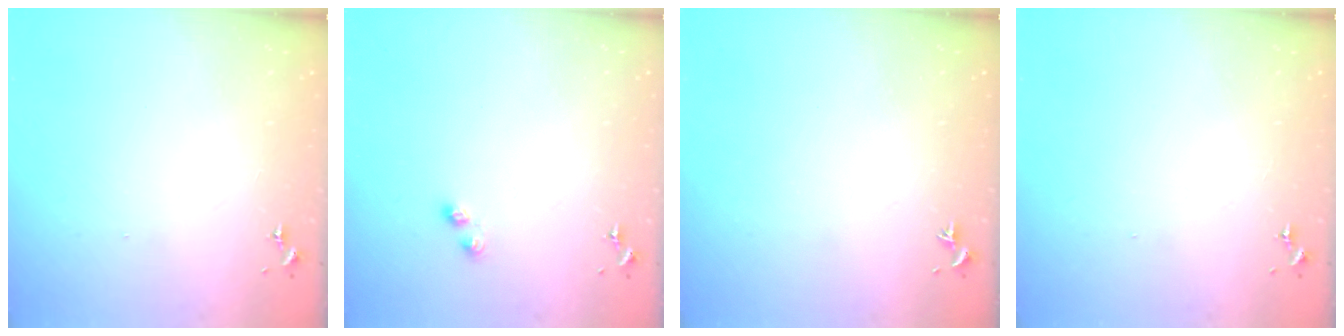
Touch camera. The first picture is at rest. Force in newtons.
{"total": 3.7, "press": 3.7, "slide": 0.5}
{"total": 0.0}
{"total": 0.0}